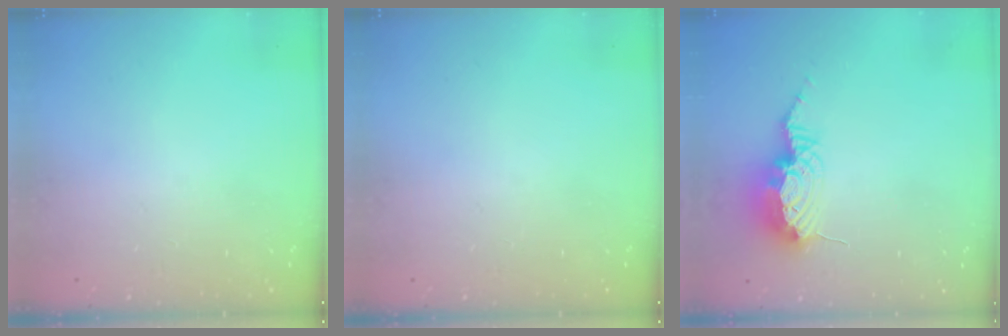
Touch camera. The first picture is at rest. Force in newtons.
{"total": 0.0}
{"total": 11.0, "press": 11.0, "slide": 1.2}